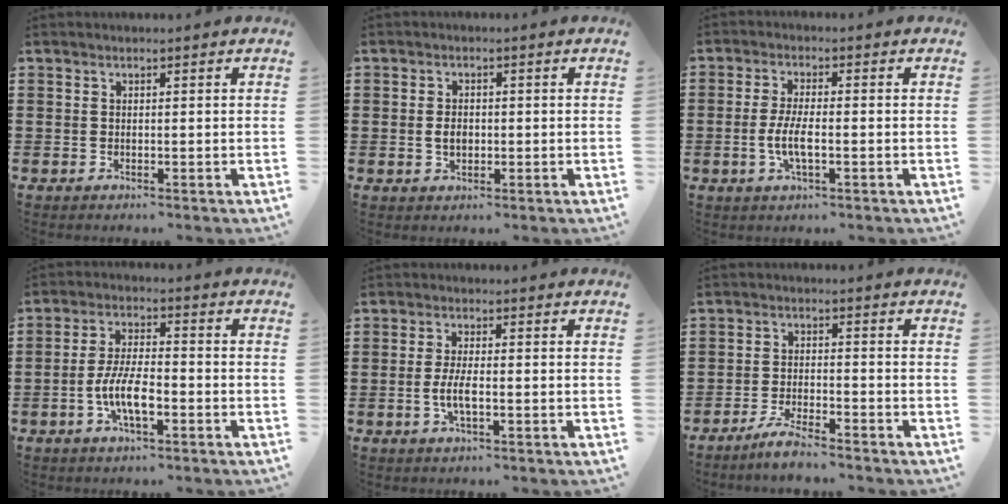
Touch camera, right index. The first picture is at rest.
{"total": 2.4, "force": [-0.2, 1.5, 1.9], "torque": [-0.039, 0.001, -0.005]}
{"total": 4.8, "force": [-1.3, 1.3, 4.4], "torque": [-0.104, -0.005, -0.033]}
{"total": 7.4, "force": [-2.6, 2.5, 6.4], "torque": [-0.148, -0.008, -0.055]}
{"total": 4.0, "force": [-1.0, 1.1, 3.7], "torque": [-0.085, -0.004, -0.025]}
{"total": 3.9, "force": [-3.6, 0.1, 1.5], "torque": [-0.035, -0.001, -0.072]}